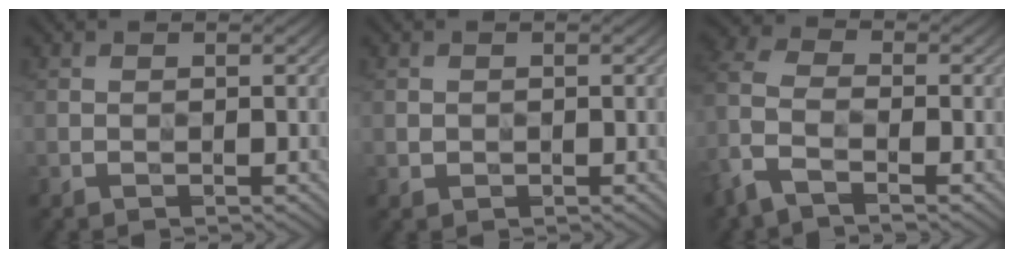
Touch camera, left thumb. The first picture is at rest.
{"total": 0.7, "force": [0.0, 0.7, 0.2], "torque": [-0.004, -0.005, -0.001]}
{"total": 6.4, "force": [-3.6, 2.9, 4.5], "torque": [-0.118, -0.001, -0.091]}